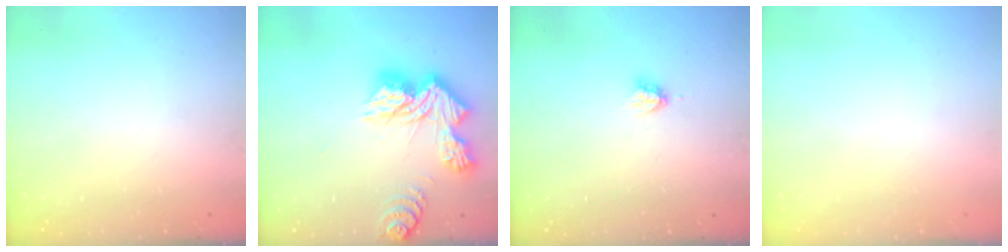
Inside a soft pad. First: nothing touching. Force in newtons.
{"total": 19.6, "press": 19.5, "slide": 1.9}
{"total": 3.5, "press": 3.5, "slide": 0.1}
{"total": 0.0}